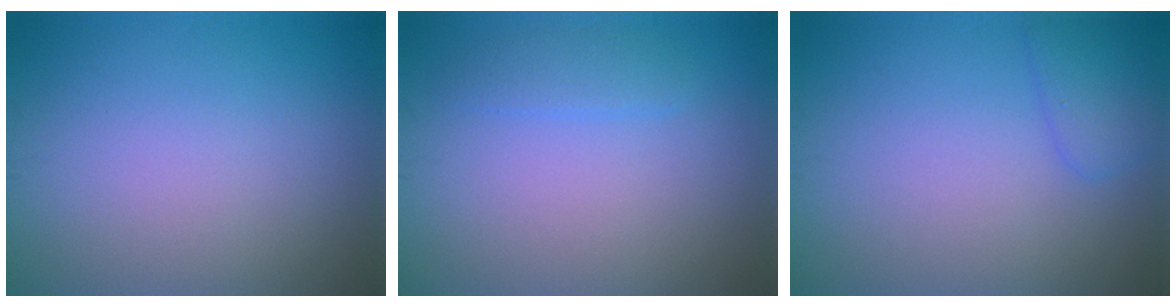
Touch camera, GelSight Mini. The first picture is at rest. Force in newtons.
{"total": 1.4, "press": 1.4, "slide": 0.1}
{"total": 2.0, "press": 2.0, "slide": 0.1}